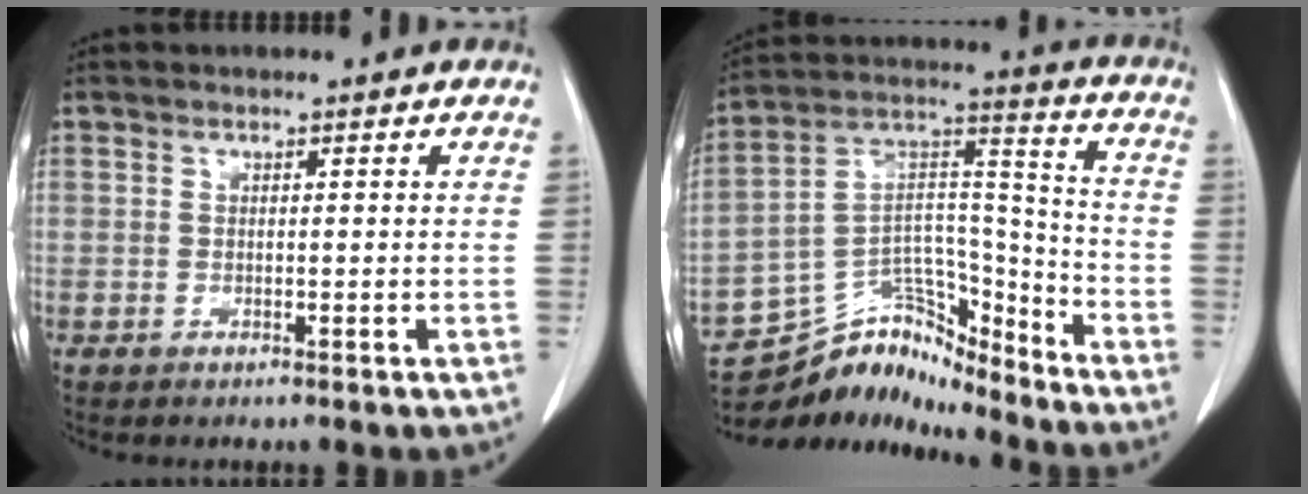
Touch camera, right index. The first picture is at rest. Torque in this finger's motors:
{"motor_torque": [-1.26, -0.24, -0.51, -0.16]}